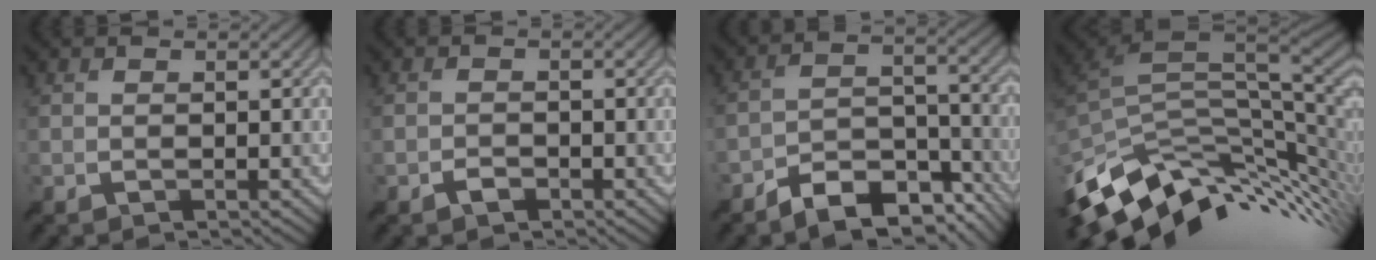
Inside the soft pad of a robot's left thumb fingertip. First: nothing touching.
{"total": 1.1, "force": [-0.9, 0.6, 0.4], "torque": [-0.010, -0.001, -0.016]}
{"total": 10.6, "force": [-8.2, 4.3, 5.2], "torque": [-0.082, -0.004, -0.141]}
{"total": 12.5, "force": [-4.2, 7.1, 9.4], "torque": [-0.191, -0.024, -0.066]}